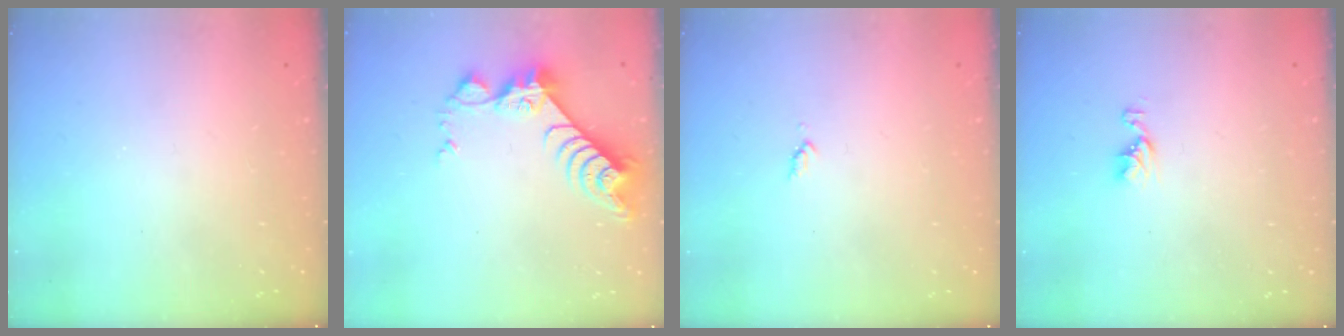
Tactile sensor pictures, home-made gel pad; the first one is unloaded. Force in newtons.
{"total": 8.4, "press": 8.3, "slide": 0.8}
{"total": 3.5, "press": 3.4, "slide": 0.5}
{"total": 5.2, "press": 5.2, "slide": 0.4}